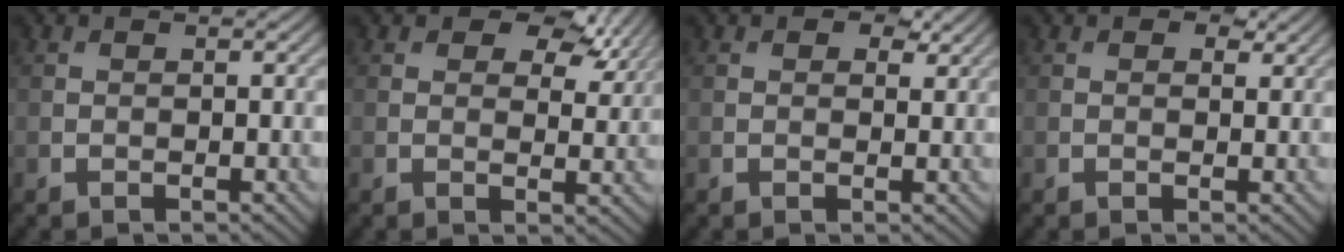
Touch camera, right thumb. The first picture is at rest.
{"total": 8.1, "force": [4.9, 4.3, 4.8], "torque": [-0.070, 0.002, 0.071]}
{"total": 2.9, "force": [1.7, 1.6, 1.7], "torque": [-0.020, -0.005, 0.023]}
{"total": 2.1, "force": [1.2, 1.2, 1.2], "torque": [-0.013, -0.004, 0.017]}